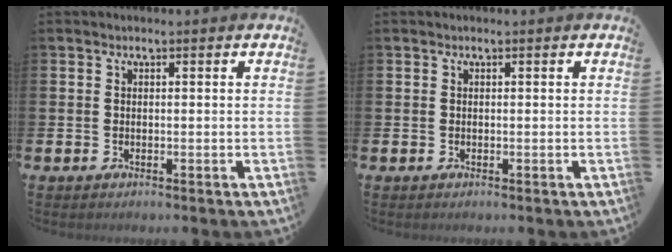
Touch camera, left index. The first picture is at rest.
{"total": 0.0}